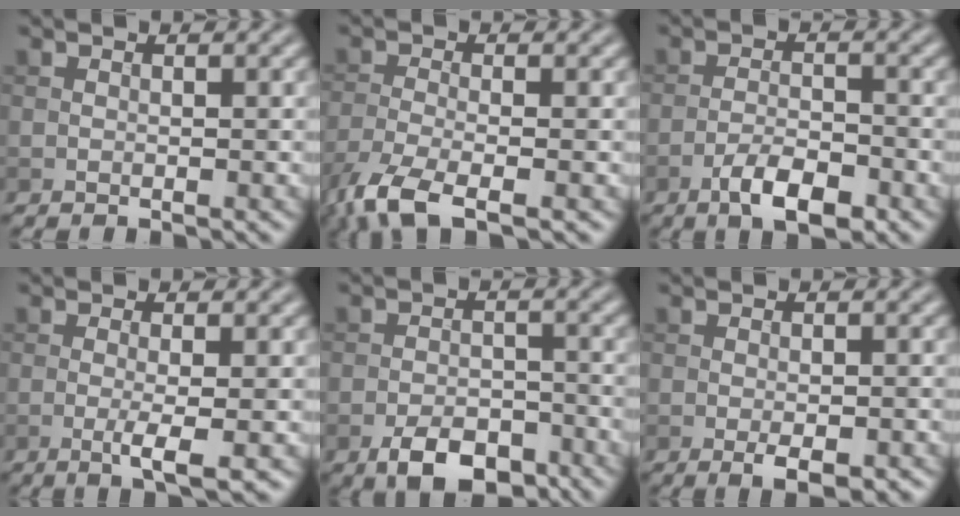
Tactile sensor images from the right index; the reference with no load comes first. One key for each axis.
{"total": 5.7, "fx": -3.8, "fy": 1.7, "fz": 3.9, "tx": -0.093, "ty": -0.016, "tz": -0.085}
{"total": 4.3, "fx": -2.5, "fy": 1.5, "fz": 3.1, "tx": -0.053, "ty": 0.003, "tz": -0.047}
{"total": 3.0, "fx": -0.7, "fy": 0.5, "fz": 2.9, "tx": -0.053, "ty": -0.005, "tz": -0.014}
{"total": 5.4, "fx": -3.4, "fy": 2.7, "fz": 3.2, "tx": -0.046, "ty": -0.004, "tz": -0.061}
{"total": 2.5, "fx": -1.2, "fy": 0.8, "fz": 2.0, "tx": -0.033, "ty": -0.006, "tz": -0.015}